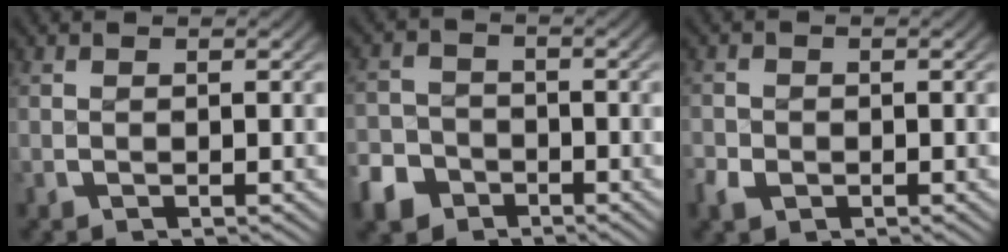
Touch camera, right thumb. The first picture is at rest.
{"total": 6.2, "force": [-4.2, 4.5, 0.8], "torque": [-0.014, -0.027, -0.074]}
{"total": 1.8, "force": [-1.1, 1.3, 0.0], "torque": [-0.001, -0.010, -0.022]}